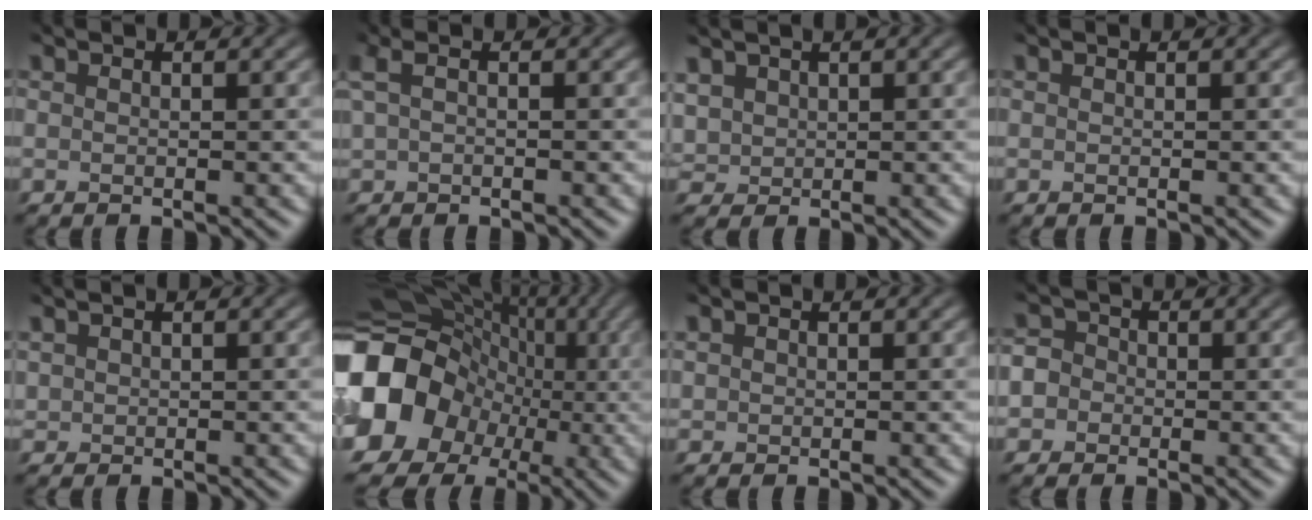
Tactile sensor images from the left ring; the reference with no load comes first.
{"total": 1.9, "force": [0.6, 0.8, 1.7], "torque": [-0.030, 0.011, 0.006]}
{"total": 1.9, "force": [1.4, 1.1, 0.5], "torque": [-0.025, 0.006, 0.042]}
{"total": 0.0}
{"total": 0.6, "force": [0.6, 0.1, 0.1], "torque": [-0.004, 0.006, 0.018]}
{"total": 16.3, "force": [-3.6, 14.0, 7.5], "torque": [-0.174, -0.015, -0.094]}
{"total": 0.6, "force": [0.4, -0.1, -0.4], "torque": [0.003, 0.004, 0.016]}
{"total": 2.4, "force": [-0.7, 2.2, 0.4], "torque": [-0.008, 0.008, -0.021]}